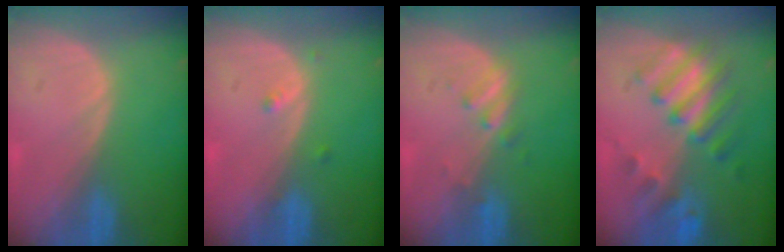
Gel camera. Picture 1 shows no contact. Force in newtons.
{"total": 1.3, "press": 1.1, "slide": 0.7}
{"total": 2.3, "press": 2.3, "slide": 0.3}
{"total": 7.9, "press": 7.6, "slide": 2.1}